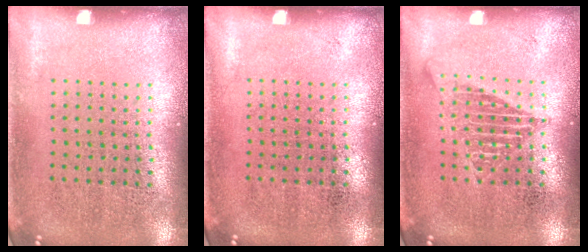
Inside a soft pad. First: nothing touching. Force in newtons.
{"total": 0.0}
{"total": 1.9, "press": 1.9, "slide": 0.2}